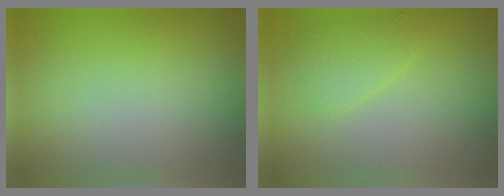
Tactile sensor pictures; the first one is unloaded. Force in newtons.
{"total": 1.9, "press": 1.9, "slide": 0.1}